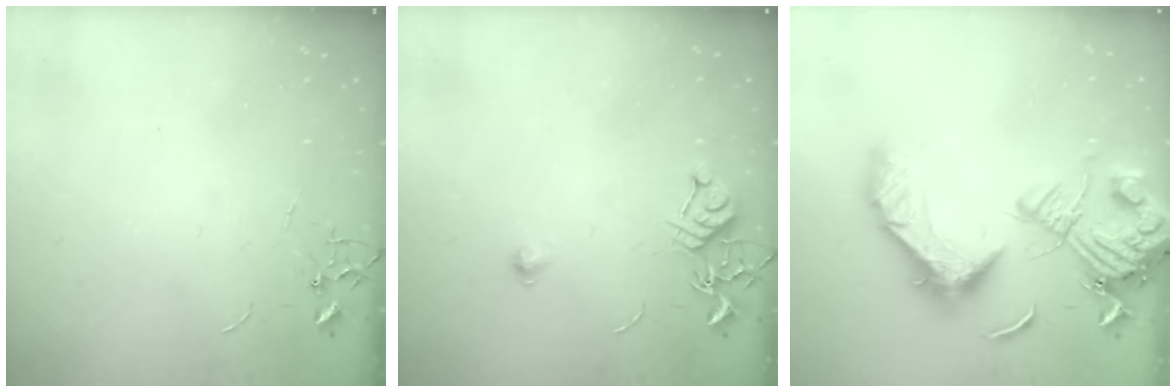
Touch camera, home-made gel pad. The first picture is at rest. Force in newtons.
{"total": 8.7, "press": 8.7, "slide": 0.7}
{"total": 22.4, "press": 22.2, "slide": 3.4}